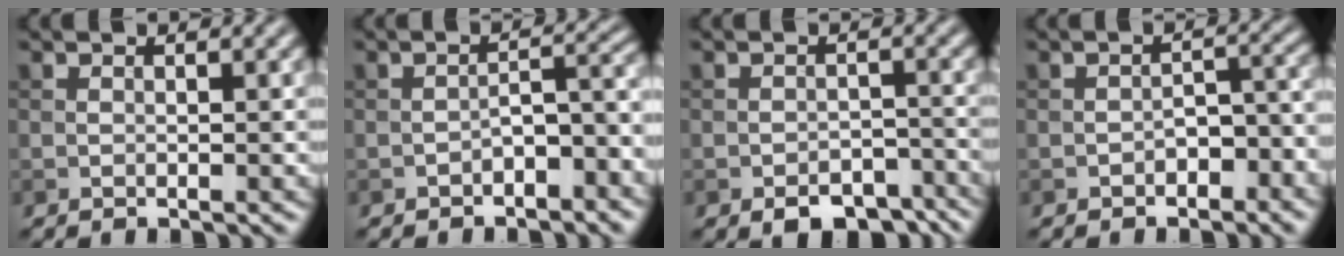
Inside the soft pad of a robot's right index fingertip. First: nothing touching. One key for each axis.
{"total": 3.3, "fx": -1.9, "fy": 1.2, "fz": 2.5, "tx": -0.037, "ty": 0.013, "tz": -0.034}
{"total": 4.7, "fx": -3.4, "fy": 2.3, "fz": 2.3, "tx": -0.029, "ty": -0.006, "tz": -0.048}
{"total": 2.9, "fx": -1.6, "fy": 1.5, "fz": 1.9, "tx": -0.029, "ty": 0.007, "tz": -0.026}